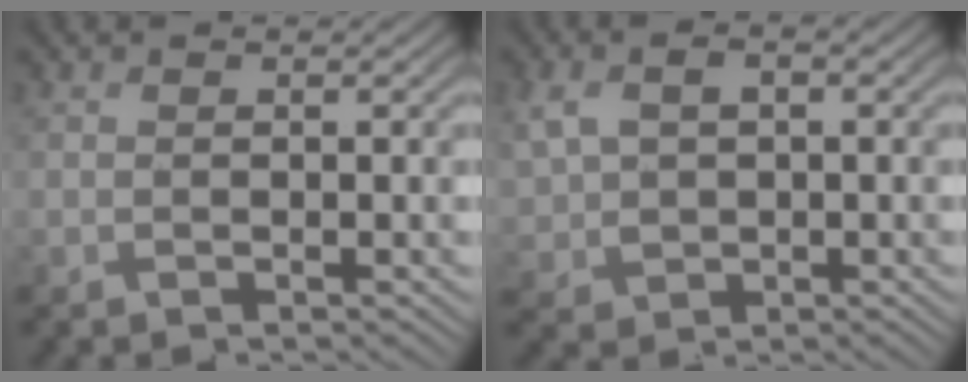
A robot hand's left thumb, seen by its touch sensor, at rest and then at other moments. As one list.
[{"total": 5.7, "force": [1.1, 4.0, 3.9], "torque": [-0.092, 0.001, 0.023]}]